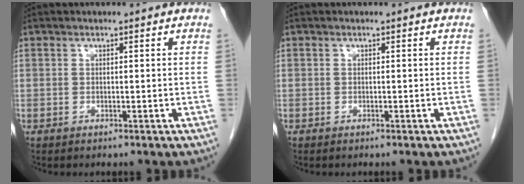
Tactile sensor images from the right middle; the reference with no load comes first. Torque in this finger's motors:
{"motor_torque": [0.57, -0.37, -0.10, -0.06]}